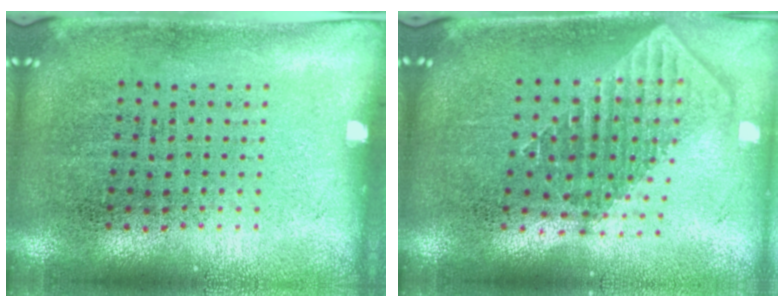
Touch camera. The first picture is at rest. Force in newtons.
{"total": 1.8, "press": 1.5, "slide": 1.1}